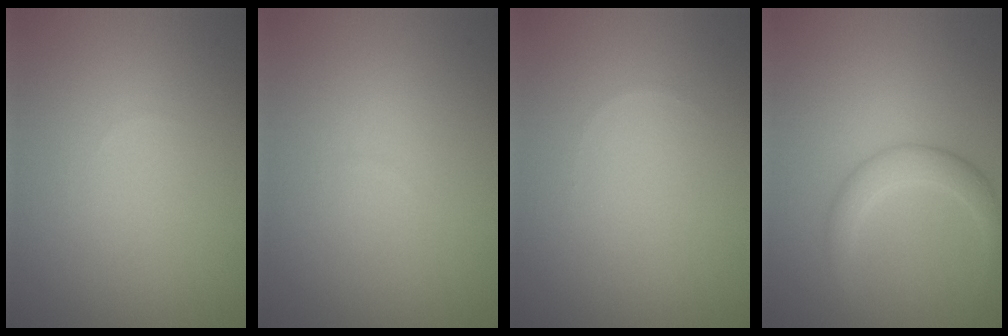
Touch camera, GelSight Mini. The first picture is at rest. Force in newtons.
{"total": 0.0}
{"total": 0.0}
{"total": 2.6, "press": 2.6, "slide": 0.1}